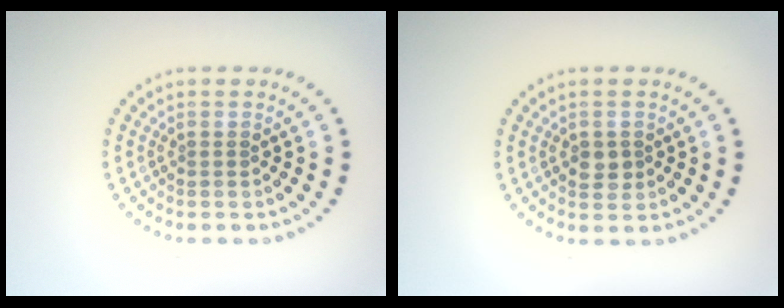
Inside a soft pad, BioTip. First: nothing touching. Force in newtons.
{"total": 1.7, "press": 1.7, "slide": 0.3}